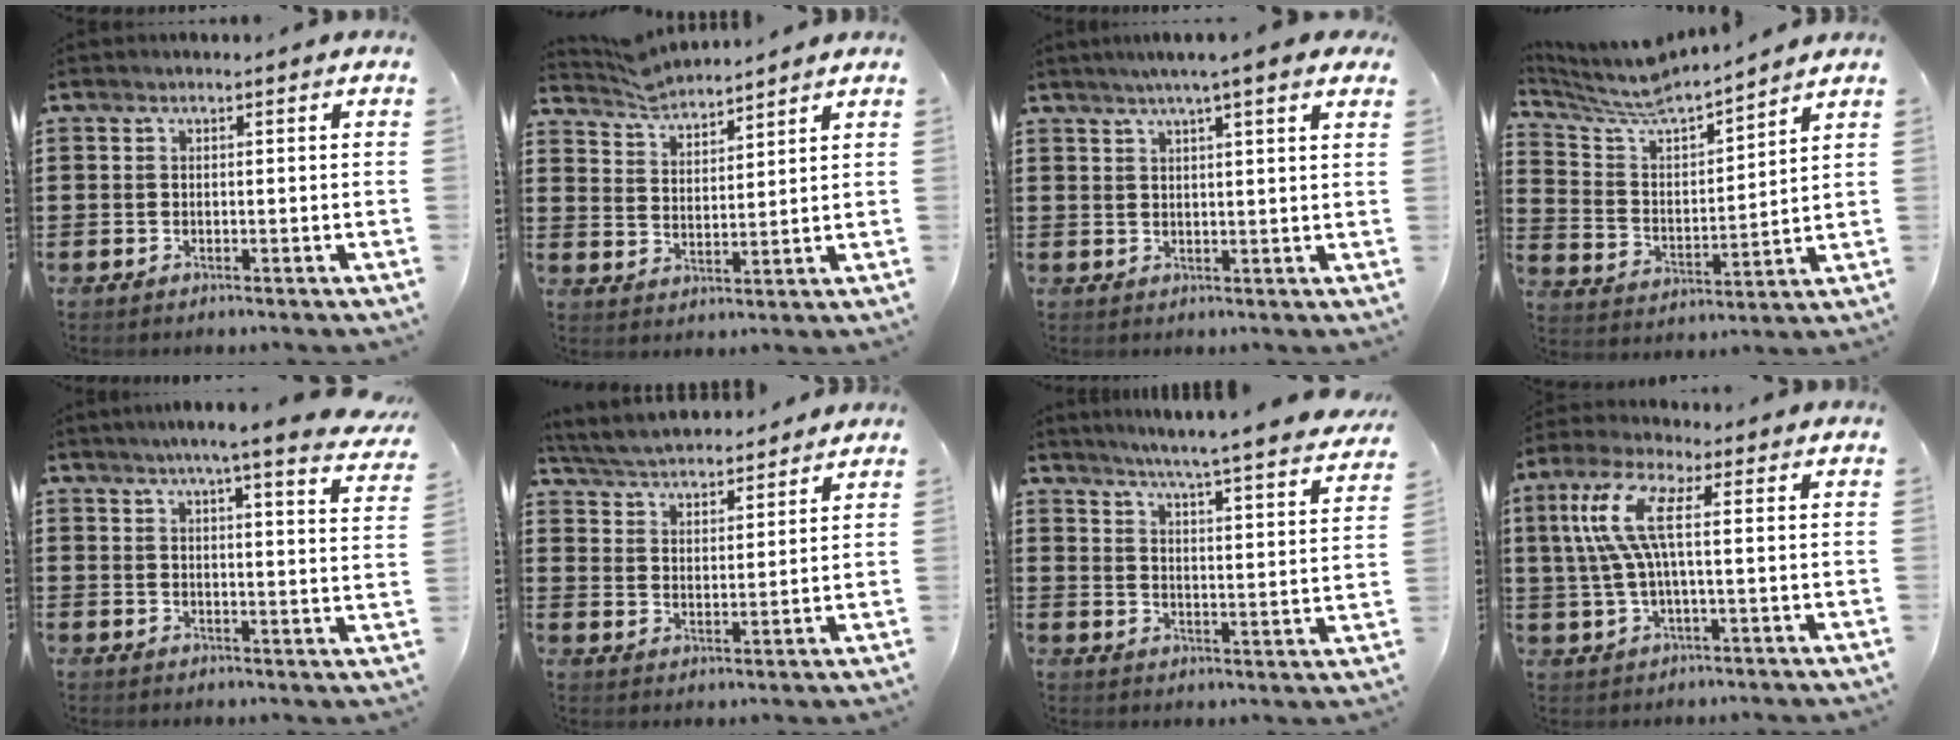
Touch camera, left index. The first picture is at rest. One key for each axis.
{"total": 4.4, "fx": 4.4, "fy": 0.2, "fz": 0.0, "tx": -0.018, "ty": -0.019, "tz": 0.081}
{"total": 3.9, "fx": 3.1, "fy": 0.2, "fz": 2.4, "tx": -0.056, "ty": 0.000, "tz": 0.054}
{"total": 6.2, "fx": 6.1, "fy": 0.6, "fz": 1.2, "tx": -0.057, "ty": -0.056, "tz": 0.099}
{"total": 5.5, "fx": 4.7, "fy": -0.3, "fz": 2.8, "tx": -0.063, "ty": -0.018, "tz": 0.078}
{"total": 4.7, "fx": 4.7, "fy": 0.4, "fz": 0.4, "tx": -0.032, "ty": -0.027, "tz": 0.081}
{"total": 4.9, "fx": 4.5, "fy": -1.1, "fz": 1.6, "tx": -0.053, "ty": -0.044, "tz": 0.069}
{"total": 8.6, "fx": 1.7, "fy": 2.3, "fz": 8.1, "tx": -0.187, "ty": -0.006, "tz": 0.021}